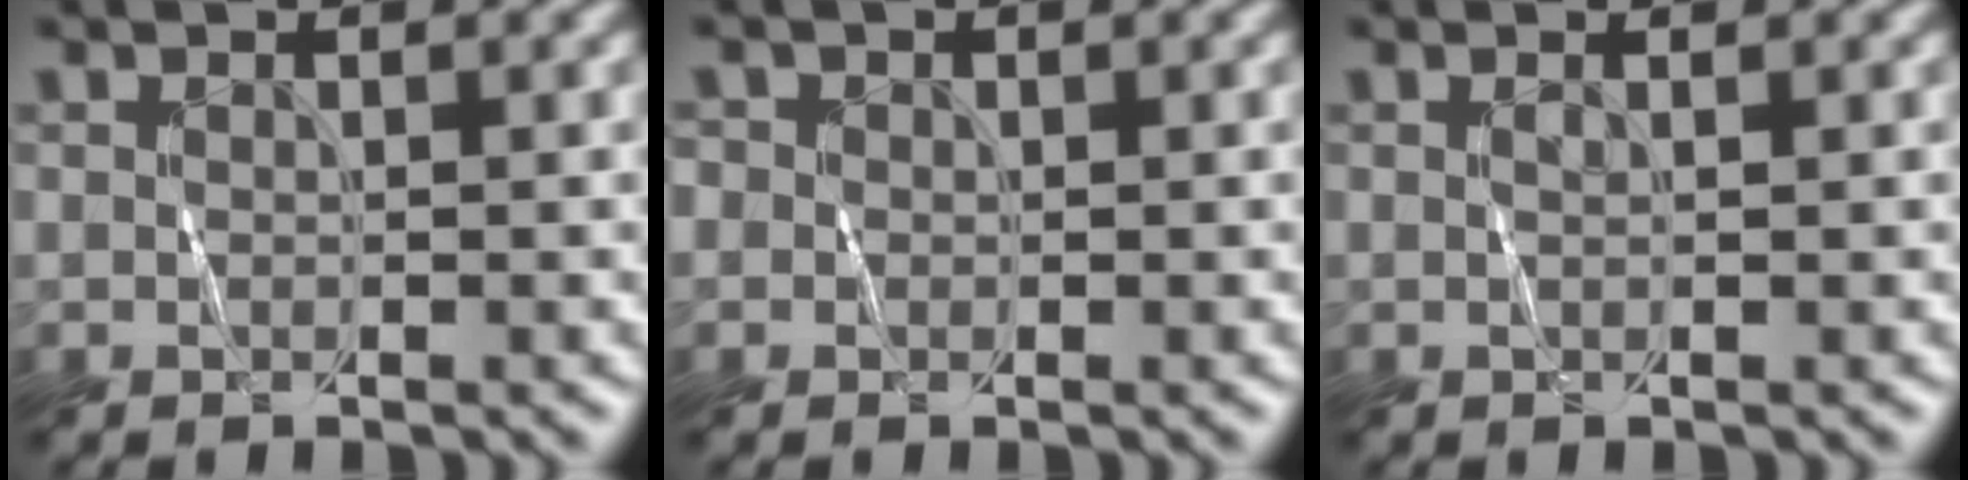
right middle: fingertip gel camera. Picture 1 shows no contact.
{"total": 0.9, "force": [0.1, 0.9, 0.1], "torque": [0.004, 0.004, -0.007]}
{"total": 0.6, "force": [0.1, -0.2, 0.5], "torque": [-0.012, 0.001, 0.003]}